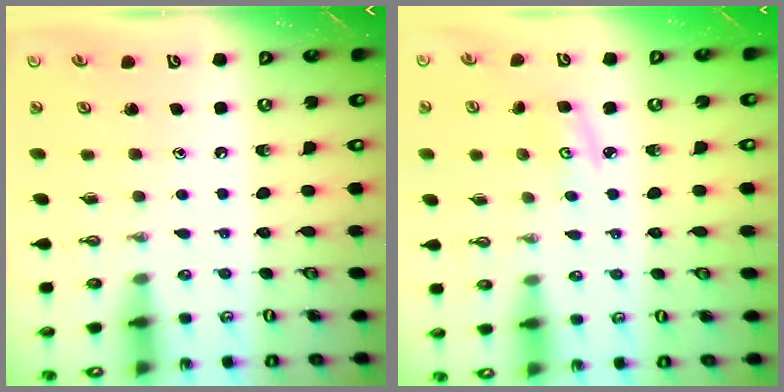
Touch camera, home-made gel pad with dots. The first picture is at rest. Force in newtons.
{"total": 3.9, "press": 3.9, "slide": 0.5}